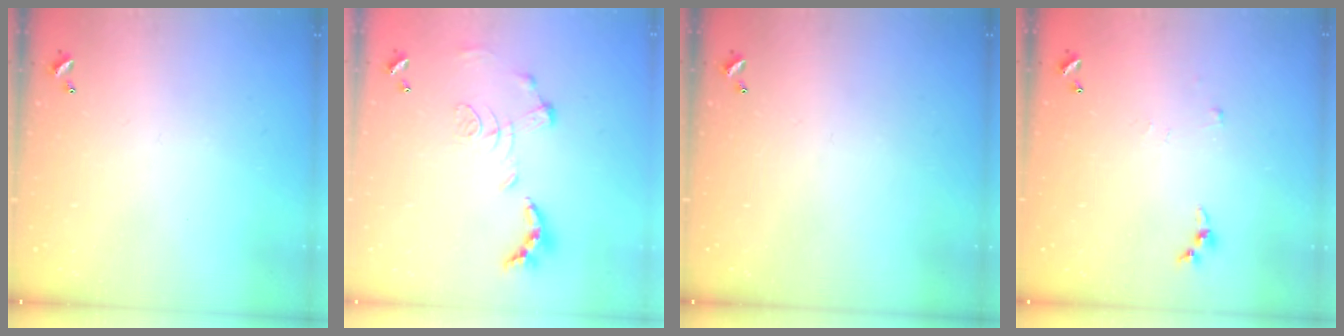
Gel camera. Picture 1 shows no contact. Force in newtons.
{"total": 1.2, "press": 0.4, "slide": 1.1}
{"total": 0.0}
{"total": 3.7, "press": 3.7, "slide": 0.5}